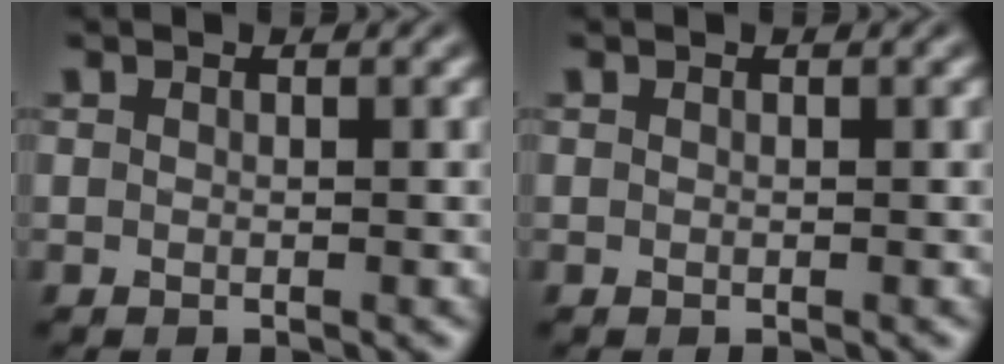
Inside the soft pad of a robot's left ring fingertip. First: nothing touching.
{"total": 0.0}